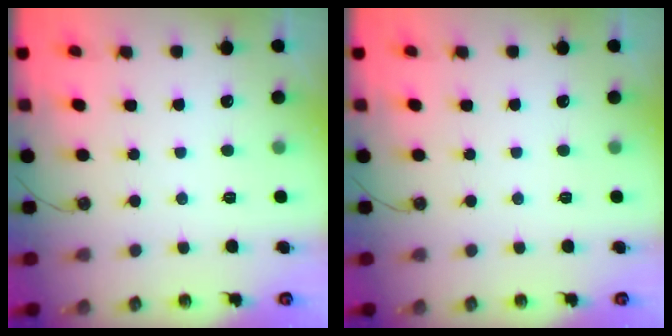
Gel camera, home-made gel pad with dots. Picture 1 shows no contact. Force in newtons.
{"total": 0.0}